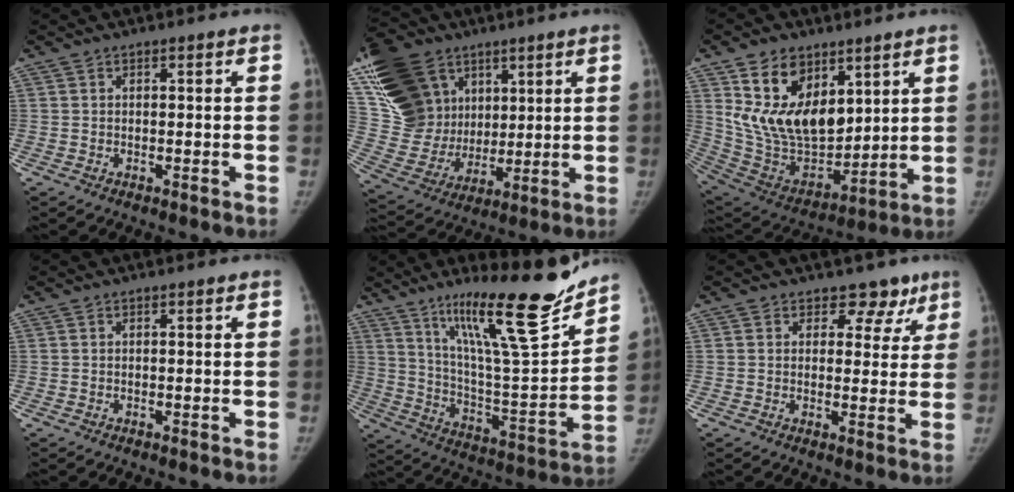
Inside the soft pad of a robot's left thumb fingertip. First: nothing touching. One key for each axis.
{"total": 25.2, "fx": 11.9, "fy": 18.6, "fz": 12.1, "tx": -0.249, "ty": 0.003, "tz": 0.244}
{"total": 19.9, "fx": 8.6, "fy": 12.4, "fz": 13.0, "tx": -0.198, "ty": -0.048, "tz": 0.181}
{"total": 0.0}
{"total": 23.7, "fx": 16.9, "fy": 3.6, "fz": 16.2, "tx": -0.232, "ty": -0.094, "tz": 0.285}
{"total": 5.7, "fx": 3.9, "fy": 4.0, "fz": 1.0, "tx": 0.026, "ty": -0.019, "tz": 0.043}